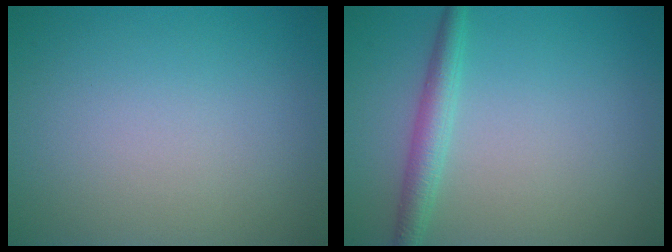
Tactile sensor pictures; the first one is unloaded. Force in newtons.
{"total": 2.4, "press": 2.4, "slide": 0.1}